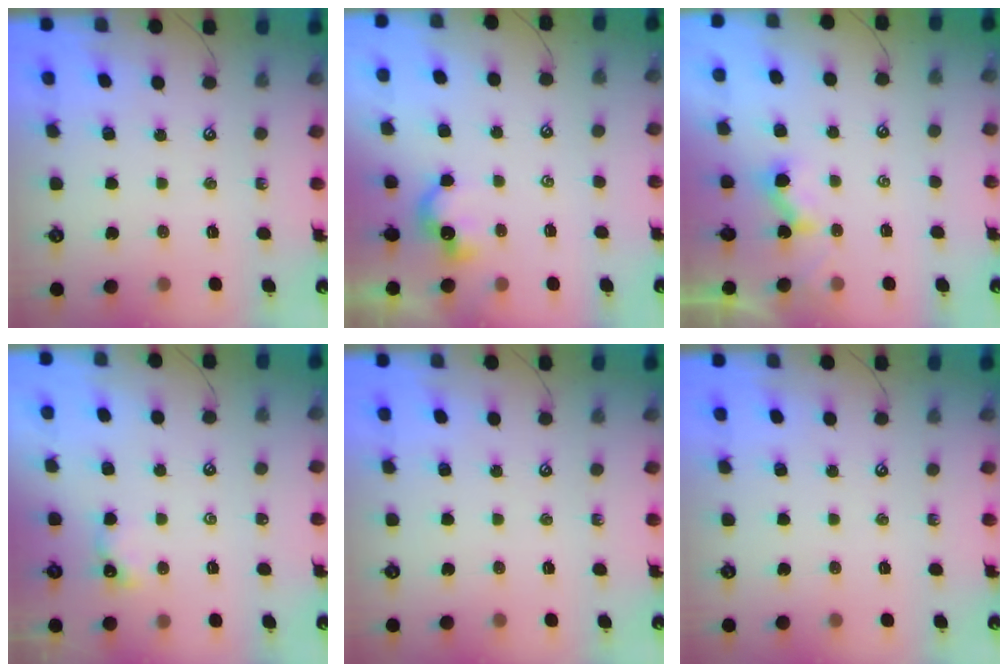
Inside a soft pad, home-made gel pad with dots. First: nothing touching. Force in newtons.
{"total": 1.6, "press": 1.5, "slide": 0.4}
{"total": 2.3, "press": 2.3, "slide": 0.3}
{"total": 1.2, "press": 1.2, "slide": 0.4}
{"total": 0.0}
{"total": 0.0}